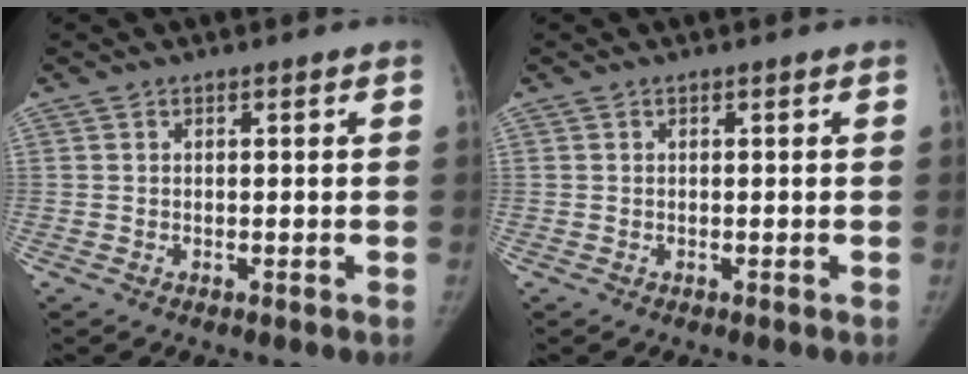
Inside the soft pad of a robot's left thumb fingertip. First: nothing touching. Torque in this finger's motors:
{"motor_torque": [0.02, 0.02, 0.06, -0.13, 0.01]}